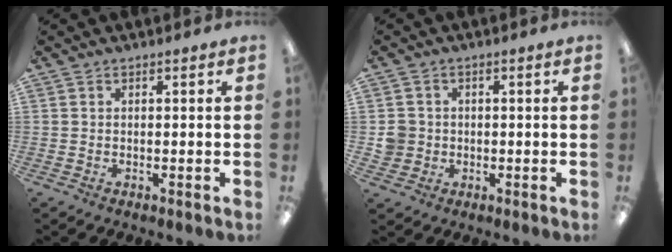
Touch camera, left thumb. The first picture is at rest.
{"total": 4.2, "force": [-0.2, 4.1, 0.5], "torque": [-0.007, 0.007, -0.002]}